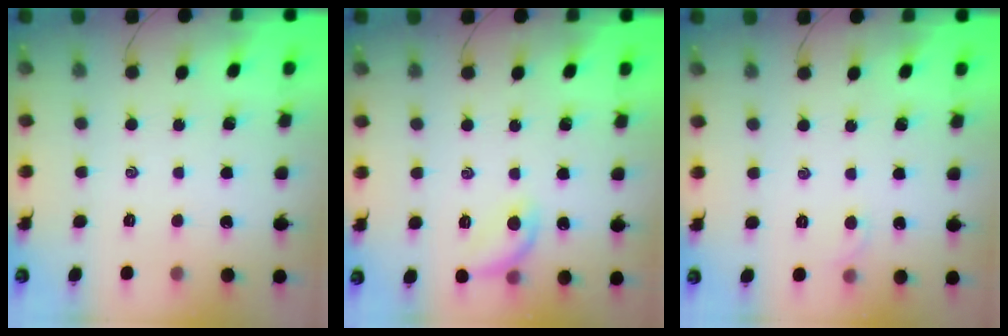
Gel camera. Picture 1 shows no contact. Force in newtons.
{"total": 8.8, "press": 8.7, "slide": 1.3}
{"total": 2.7, "press": 2.5, "slide": 0.9}